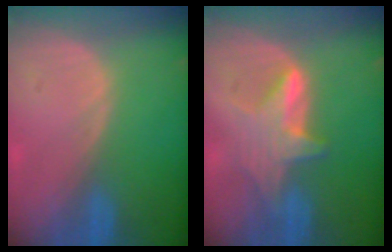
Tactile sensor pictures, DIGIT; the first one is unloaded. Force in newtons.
{"total": 5.9, "press": 5.8, "slide": 0.8}